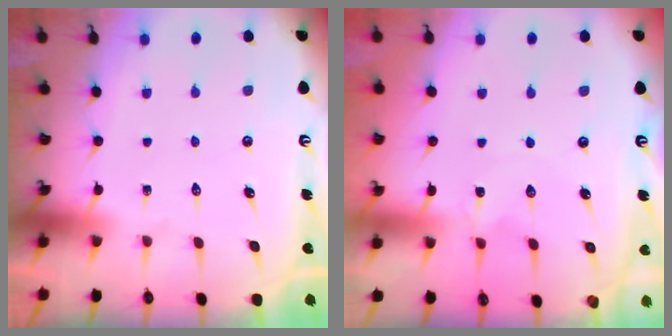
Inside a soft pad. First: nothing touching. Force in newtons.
{"total": 0.0}